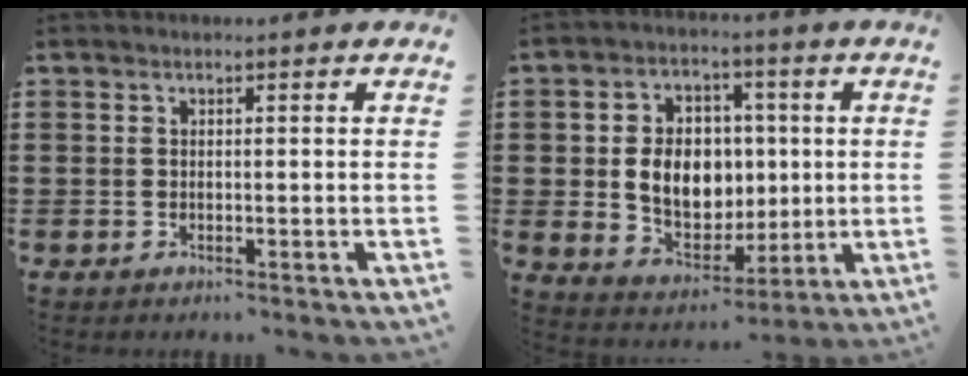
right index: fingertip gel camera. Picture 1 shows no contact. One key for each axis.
{"total": 9.4, "fx": 0.5, "fy": 7.3, "fz": 5.8, "tx": -0.113, "ty": 0.014, "tz": 0.007}